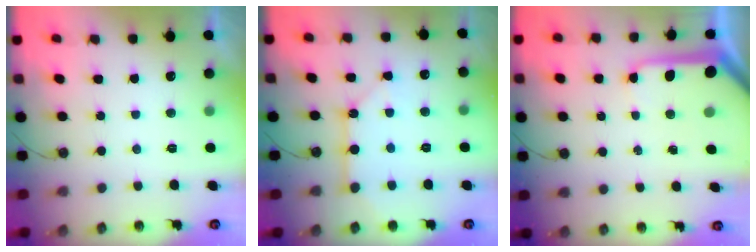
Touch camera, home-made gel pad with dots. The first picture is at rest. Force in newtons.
{"total": 8.2, "press": 8.2, "slide": 0.8}
{"total": 10.4, "press": 10.3, "slide": 1.3}